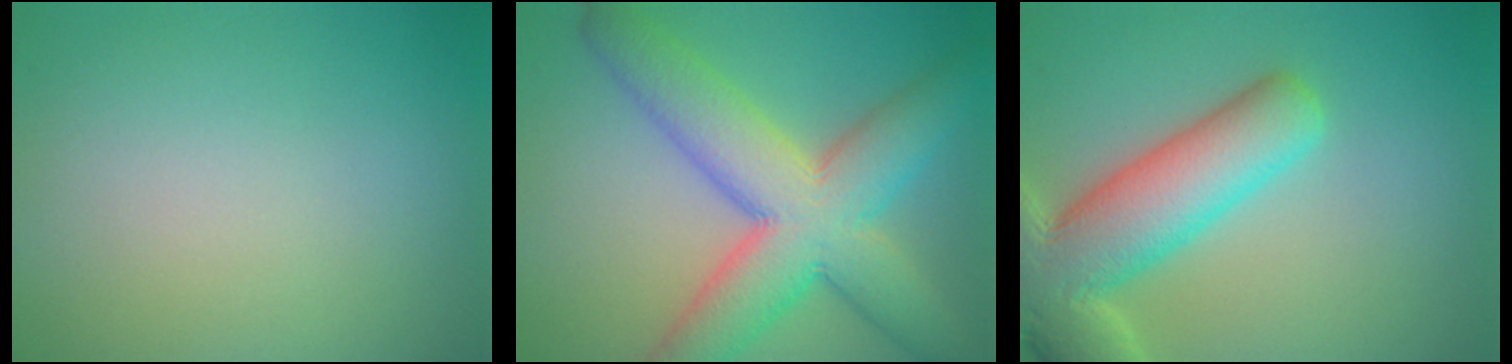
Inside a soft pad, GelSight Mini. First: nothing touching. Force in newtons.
{"total": 10.2, "press": 10.2, "slide": 0.7}
{"total": 10.0, "press": 9.9, "slide": 1.0}